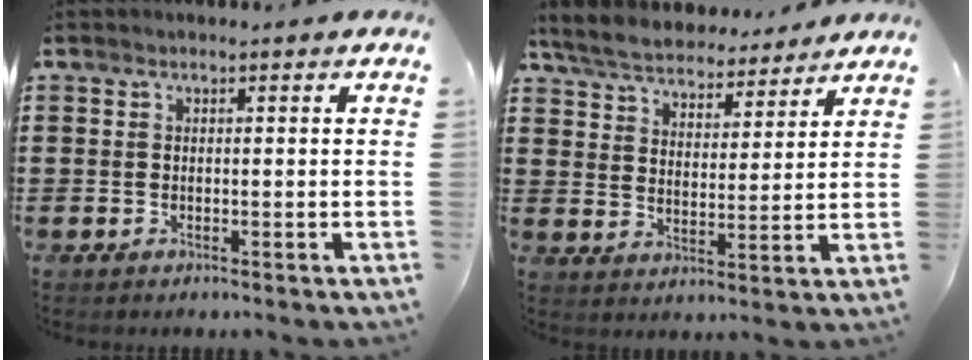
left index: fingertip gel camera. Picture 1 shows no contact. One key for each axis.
{"total": 5.7, "fx": 5.5, "fy": 0.9, "fz": 0.9, "tx": -0.047, "ty": -0.032, "tz": 0.096}